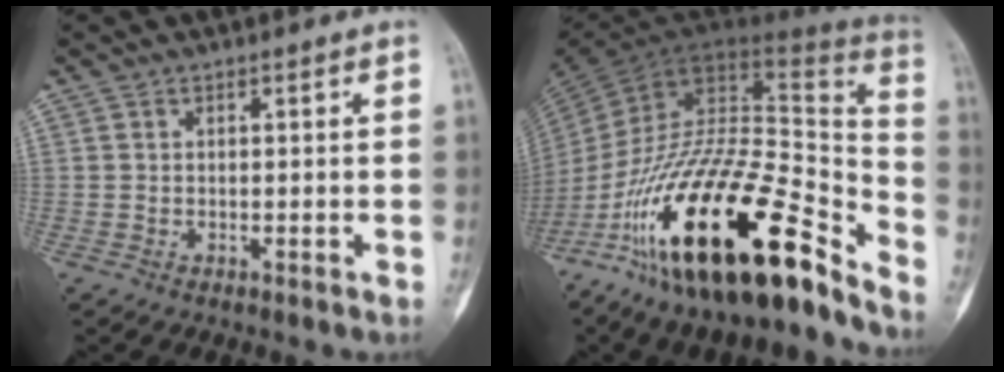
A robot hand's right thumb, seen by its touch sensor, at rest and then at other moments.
{"total": 32.9, "force": [-20.2, 10.6, 23.7], "torque": [-0.358, 0.076, -0.339]}